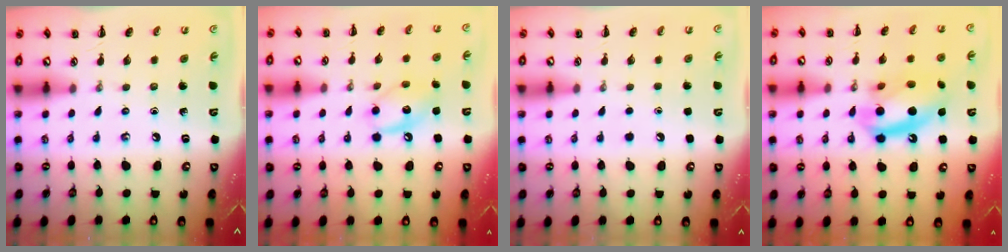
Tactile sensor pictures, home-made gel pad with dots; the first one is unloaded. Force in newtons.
{"total": 11.4, "press": 11.3, "slide": 1.5}
{"total": 2.3, "press": 2.3, "slide": 0.1}
{"total": 16.3, "press": 16.1, "slide": 2.6}